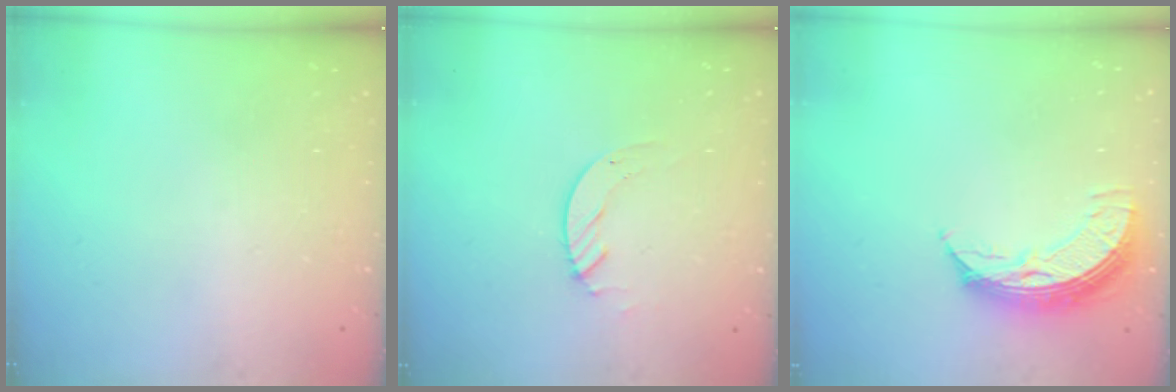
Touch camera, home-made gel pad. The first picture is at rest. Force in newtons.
{"total": 2.4, "press": 2.4, "slide": 0.2}
{"total": 9.0, "press": 9.0, "slide": 0.9}